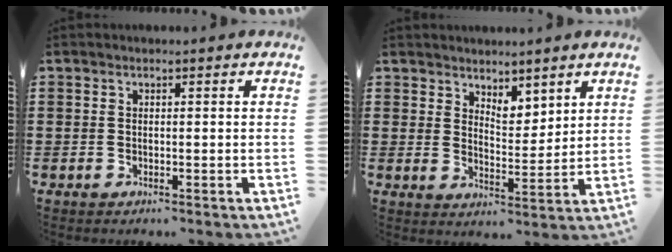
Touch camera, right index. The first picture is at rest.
{"total": 4.4, "force": [3.9, 1.7, 1.0], "torque": [-0.015, -0.013, 0.069]}